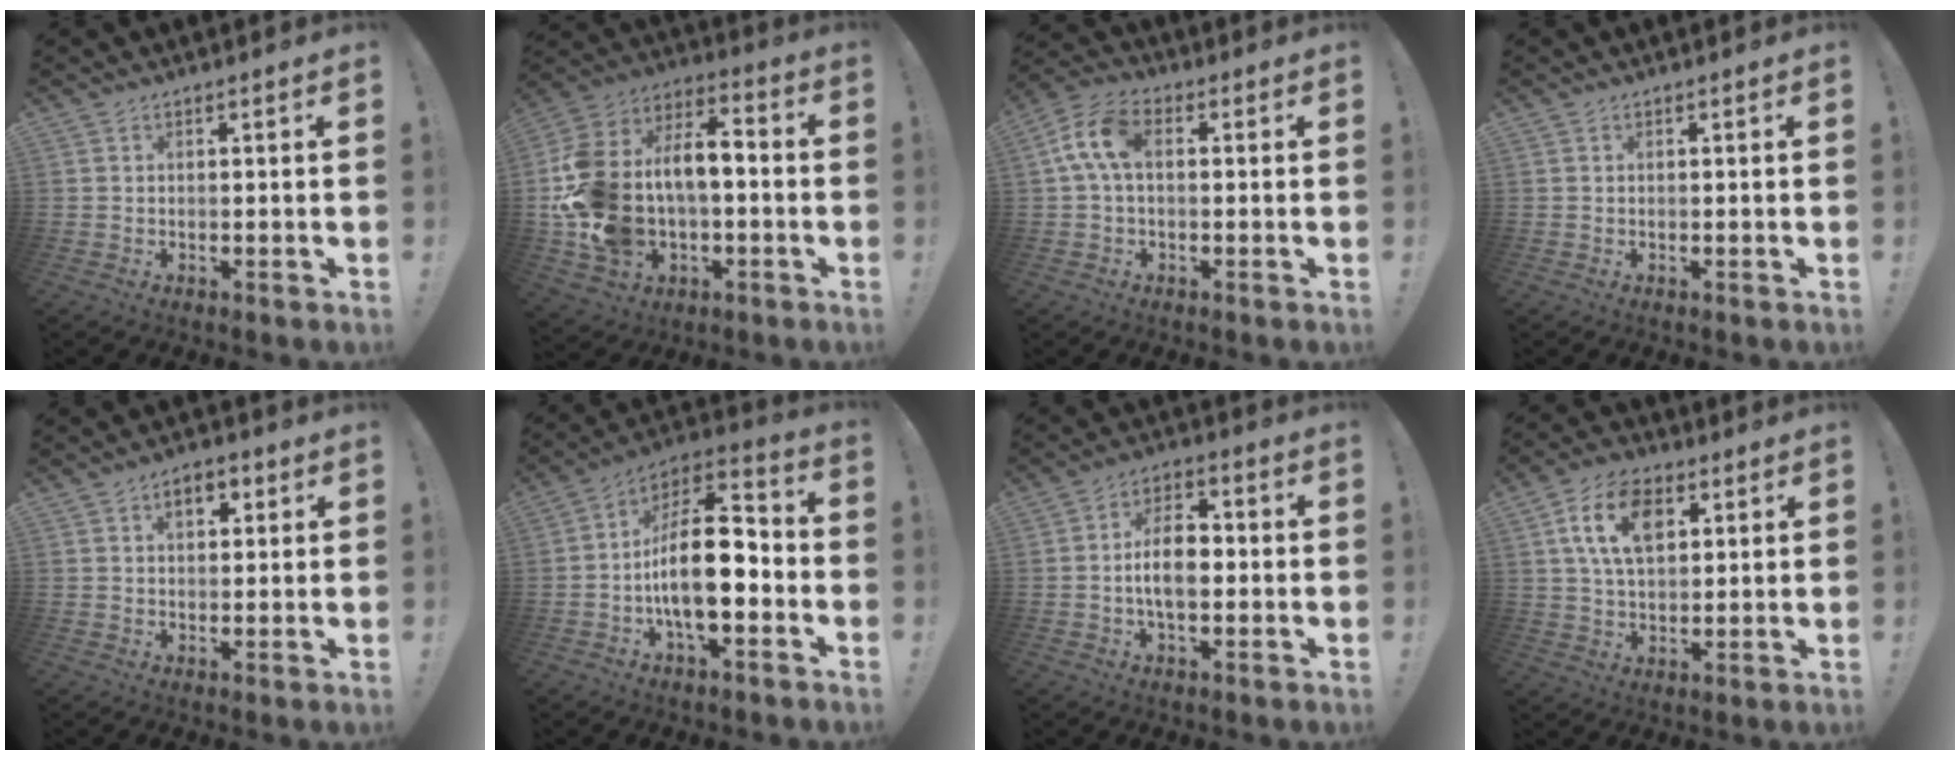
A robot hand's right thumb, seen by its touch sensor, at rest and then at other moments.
{"total": 19.0, "force": [-0.8, 13.4, 13.5], "torque": [-0.280, 0.005, -0.005]}
{"total": 9.5, "force": [1.1, 5.5, 7.7], "torque": [-0.163, 0.015, 0.026]}
{"total": 0.0}
{"total": 5.2, "force": [2.0, 3.3, 3.6], "torque": [-0.046, 0.002, 0.030]}
{"total": 18.3, "force": [-3.4, 8.4, 16.0], "torque": [-0.279, 0.016, -0.055]}
{"total": 10.1, "force": [-1.3, 5.6, 8.2], "torque": [-0.139, 0.008, -0.026]}
{"total": 14.1, "force": [5.0, 9.0, 9.7], "torque": [-0.167, 0.005, 0.092]}